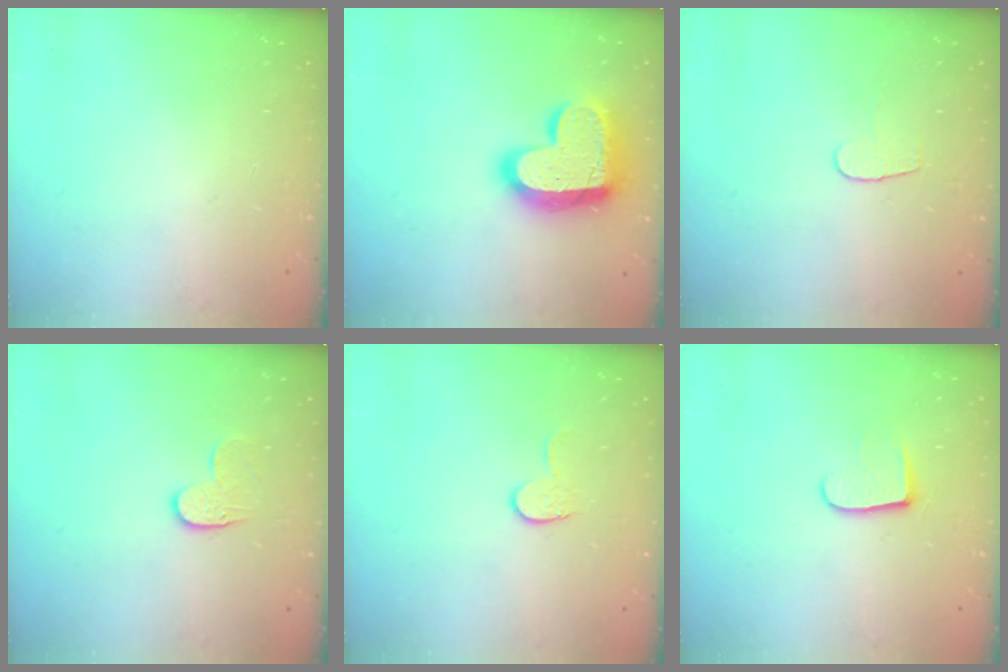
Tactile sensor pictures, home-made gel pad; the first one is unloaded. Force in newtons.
{"total": 20.2, "press": 20.1, "slide": 1.3}
{"total": 4.7, "press": 4.6, "slide": 0.4}
{"total": 7.0, "press": 6.9, "slide": 0.6}
{"total": 4.4, "press": 4.4, "slide": 0.4}
{"total": 6.9, "press": 6.9, "slide": 0.7}